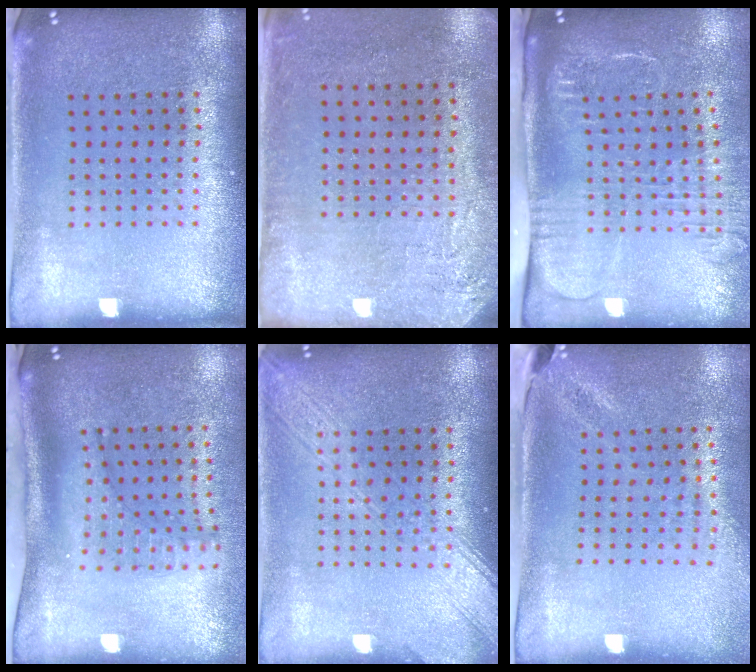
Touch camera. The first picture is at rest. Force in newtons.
{"total": 2.7, "press": 2.2, "slide": 1.5}
{"total": 2.7, "press": 2.0, "slide": 1.7}
{"total": 1.8, "press": 1.4, "slide": 1.1}
{"total": 3.1, "press": 3.1, "slide": 0.4}
{"total": 2.0, "press": 1.6, "slide": 1.2}